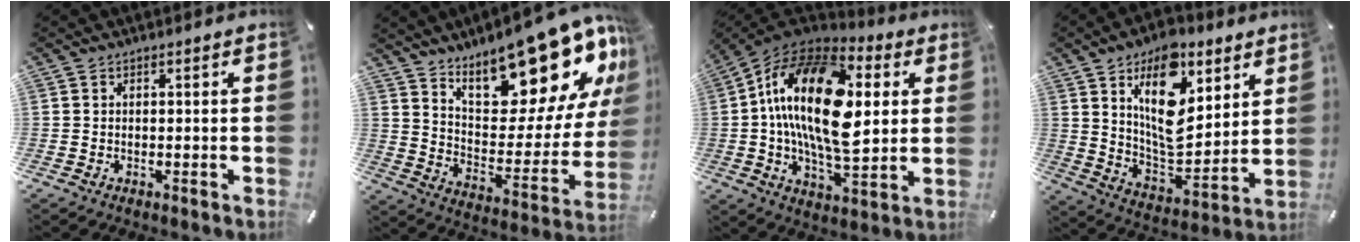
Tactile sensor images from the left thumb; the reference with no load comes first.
{"total": 22.3, "force": [17.7, 8.2, 10.8], "torque": [-0.122, -0.142, 0.292]}
{"total": 25.5, "force": [3.6, 13.4, 21.4], "torque": [-0.416, -0.004, 0.052]}
{"total": 18.5, "force": [9.4, 9.9, 12.4], "torque": [-0.212, -0.048, 0.163]}